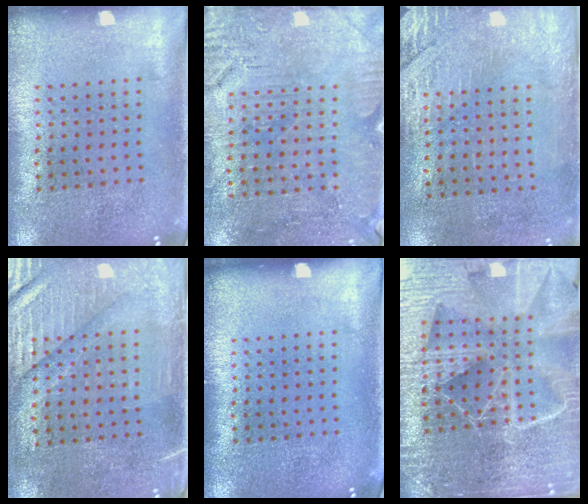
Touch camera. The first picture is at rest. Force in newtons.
{"total": 3.0, "press": 2.9, "slide": 0.8}
{"total": 2.9, "press": 2.5, "slide": 1.5}
{"total": 3.5, "press": 3.0, "slide": 1.8}
{"total": 0.0}
{"total": 6.5, "press": 5.5, "slide": 3.3}